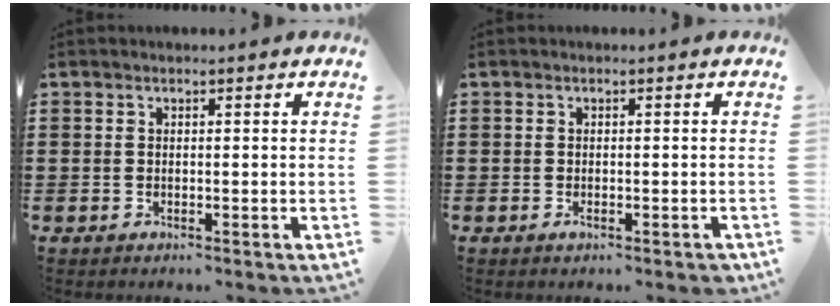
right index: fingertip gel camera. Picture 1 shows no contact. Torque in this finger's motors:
{"motor_torque": [0.36, -0.34, 0.02, 0.03]}